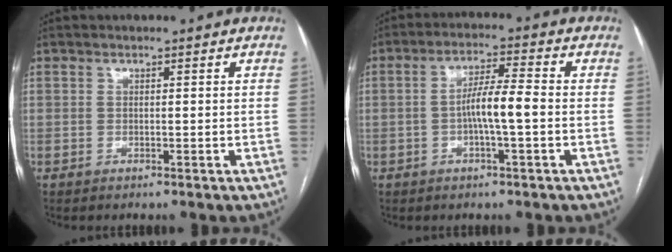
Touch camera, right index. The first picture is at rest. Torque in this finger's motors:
{"motor_torque": [0.75, 0.01, 0.38, 0.12]}